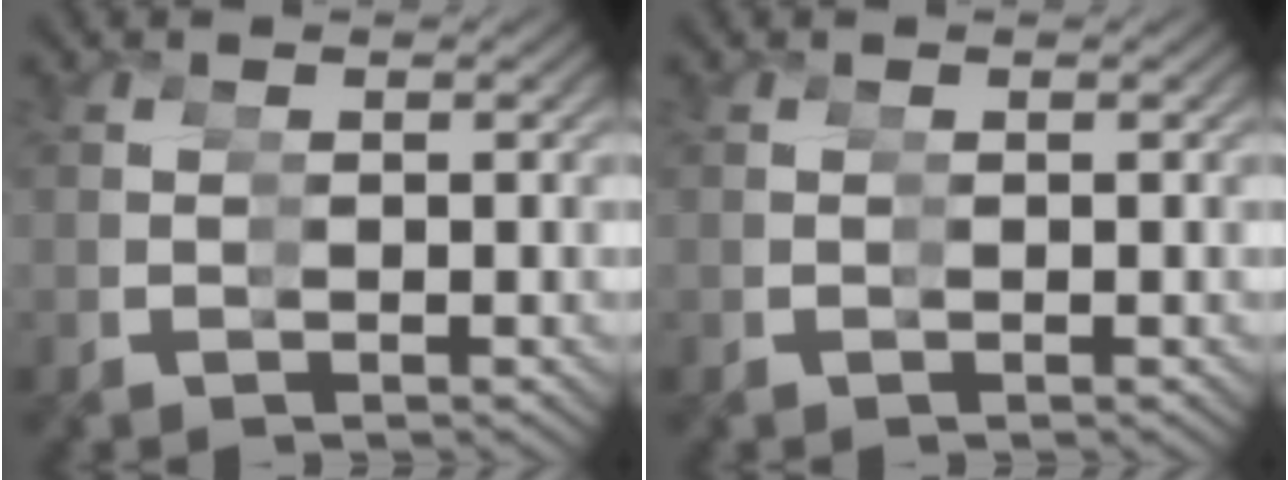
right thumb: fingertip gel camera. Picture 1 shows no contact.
{"total": 0.0}